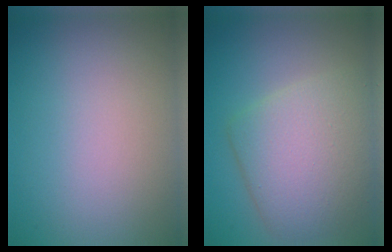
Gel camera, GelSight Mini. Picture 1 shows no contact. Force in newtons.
{"total": 6.8, "press": 6.8, "slide": 0.3}